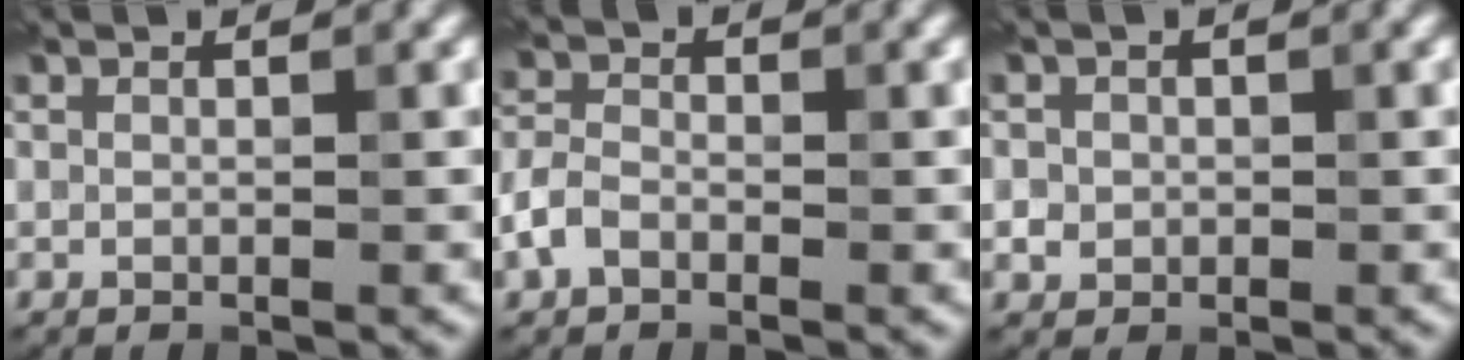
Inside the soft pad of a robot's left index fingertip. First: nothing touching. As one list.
[{"total": 2.5, "force": [-1.3, 1.7, 1.3], "torque": [-0.027, 0.005, -0.037]}, {"total": 1.5, "force": [0.1, 1.4, 0.3], "torque": [0.009, -0.003, 0.001]}]